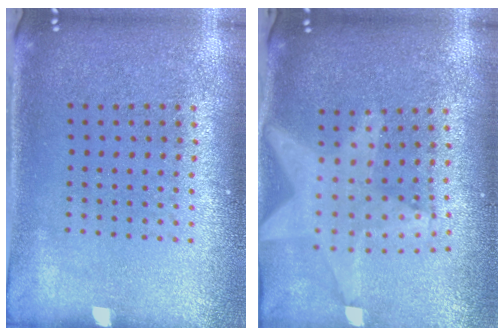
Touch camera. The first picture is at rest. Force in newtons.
{"total": 2.2, "press": 1.8, "slide": 1.2}